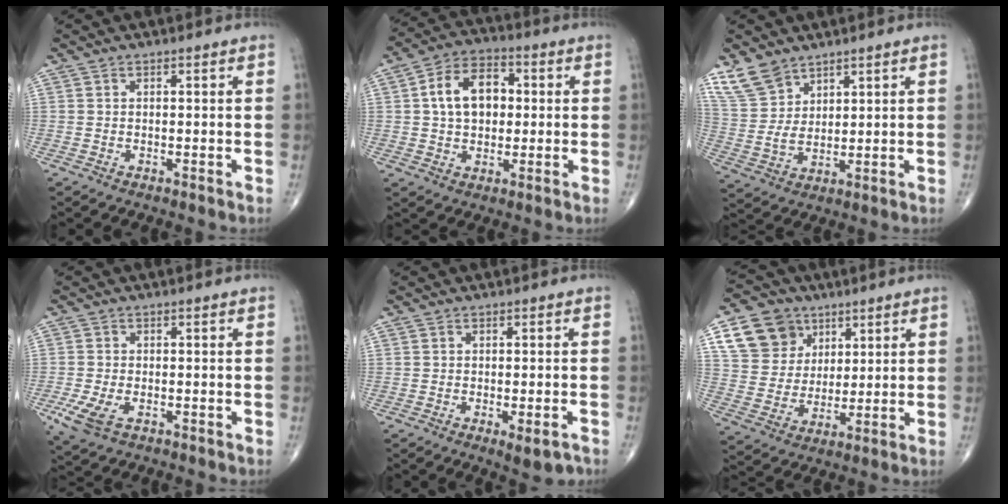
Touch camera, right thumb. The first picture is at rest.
{"total": 11.2, "force": [1.4, 7.6, 8.1], "torque": [-0.115, 0.018, 0.018]}
{"total": 8.1, "force": [6.0, 4.5, 2.9], "torque": [-0.053, -0.020, 0.134]}
{"total": 5.6, "force": [-2.1, 3.0, 4.2], "torque": [-0.099, -0.006, -0.035]}
{"total": 4.2, "force": [-2.0, 1.4, 3.4], "torque": [-0.041, 0.001, -0.019]}
{"total": 13.1, "force": [6.3, 10.5, 4.7], "torque": [-0.054, -0.016, 0.120]}